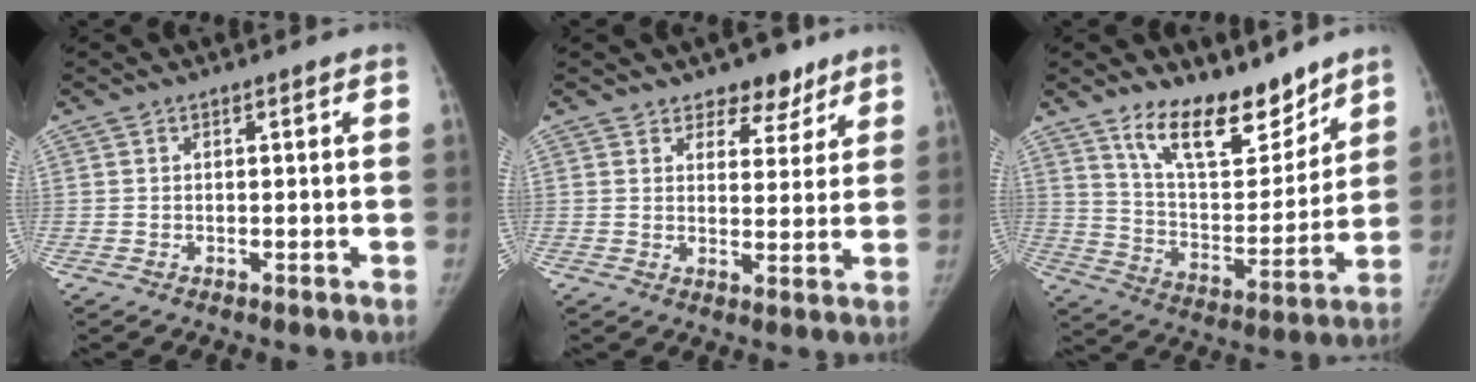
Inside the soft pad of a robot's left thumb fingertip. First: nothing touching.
{"total": 6.3, "force": [4.7, 3.7, 2.0], "torque": [0.010, -0.027, 0.069]}
{"total": 16.1, "force": [12.2, 6.6, 8.1], "torque": [-0.086, -0.085, 0.216]}